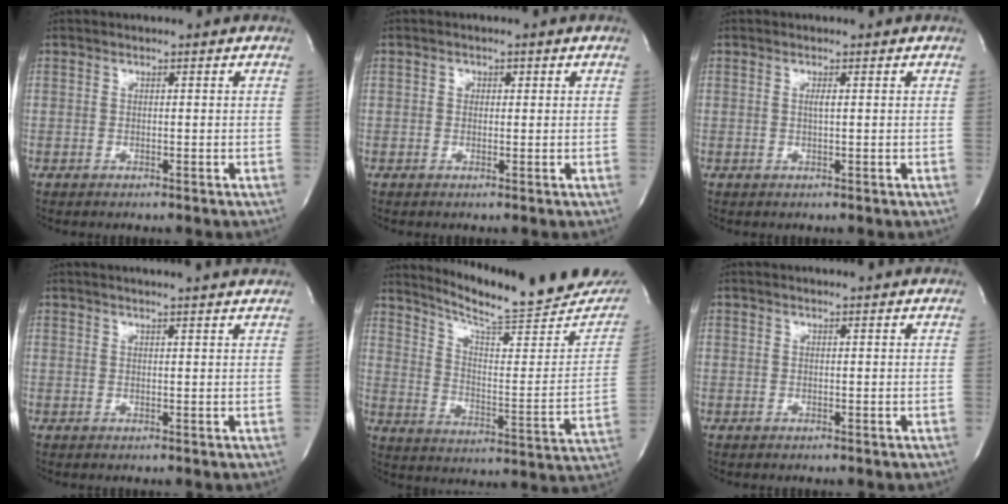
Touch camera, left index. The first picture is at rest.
{"total": 1.2, "force": [0.3, 1.0, 0.5], "torque": [-0.008, 0.004, 0.004]}
{"total": 0.9, "force": [0.3, -0.1, 0.8], "torque": [-0.019, 0.000, 0.005]}
{"total": 9.1, "force": [8.4, -0.1, 3.6], "torque": [-0.054, 0.013, 0.089]}
{"total": 22.1, "force": [20.4, 1.4, 8.4], "torque": [-0.131, -0.077, 0.276]}
{"total": 2.5, "force": [2.4, 0.0, 0.7], "torque": [-0.014, 0.009, 0.027]}